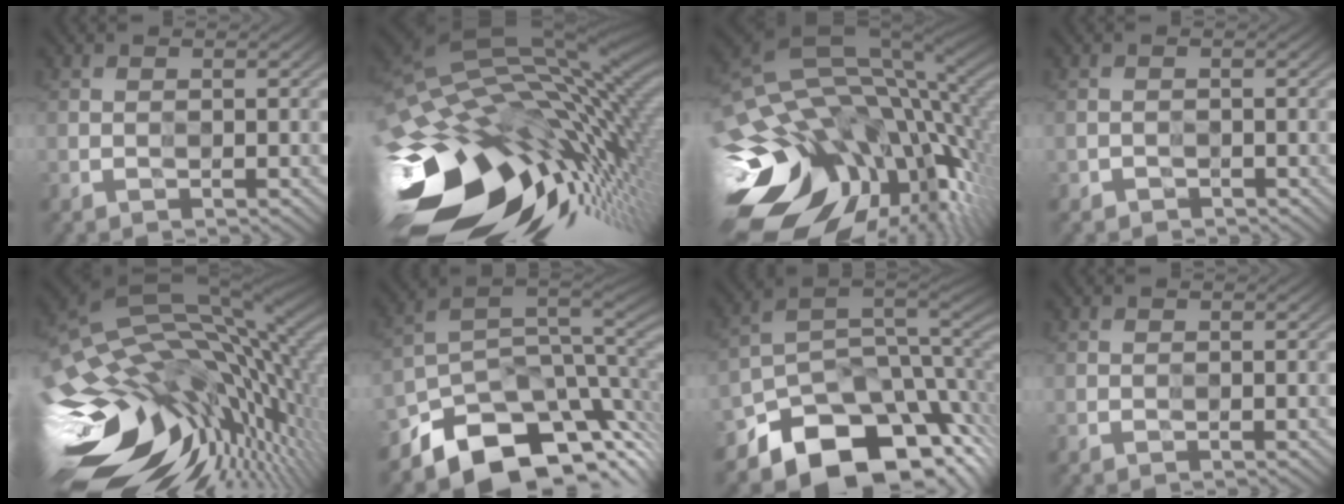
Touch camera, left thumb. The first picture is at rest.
{"total": 18.2, "force": [-6.1, 10.7, 13.4], "torque": [-0.261, -0.020, -0.076]}
{"total": 18.7, "force": [-5.5, 11.9, 13.3], "torque": [-0.292, -0.036, -0.068]}
{"total": 0.9, "force": [-0.2, 0.5, -0.7], "torque": [0.015, -0.001, -0.005]}
{"total": 17.8, "force": [-3.8, 10.0, 14.2], "torque": [-0.279, -0.023, -0.055]}
{"total": 11.1, "force": [-6.0, 7.2, 6.0], "torque": [-0.114, -0.021, -0.092]}
{"total": 13.9, "force": [-9.1, 8.4, 6.3], "torque": [-0.115, -0.029, -0.138]}
{"total": 0.0}